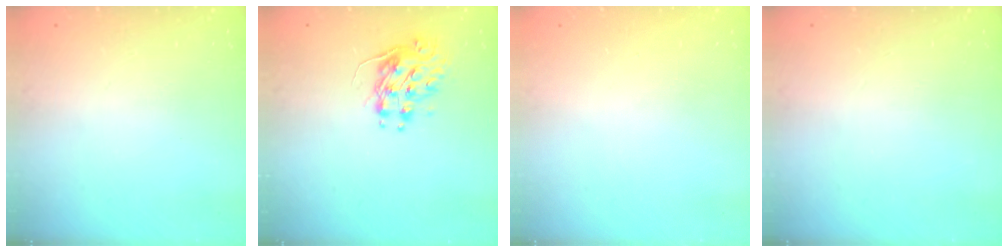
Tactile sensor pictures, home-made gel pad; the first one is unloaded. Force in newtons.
{"total": 8.8, "press": 8.8, "slide": 0.3}
{"total": 0.0}
{"total": 0.0}